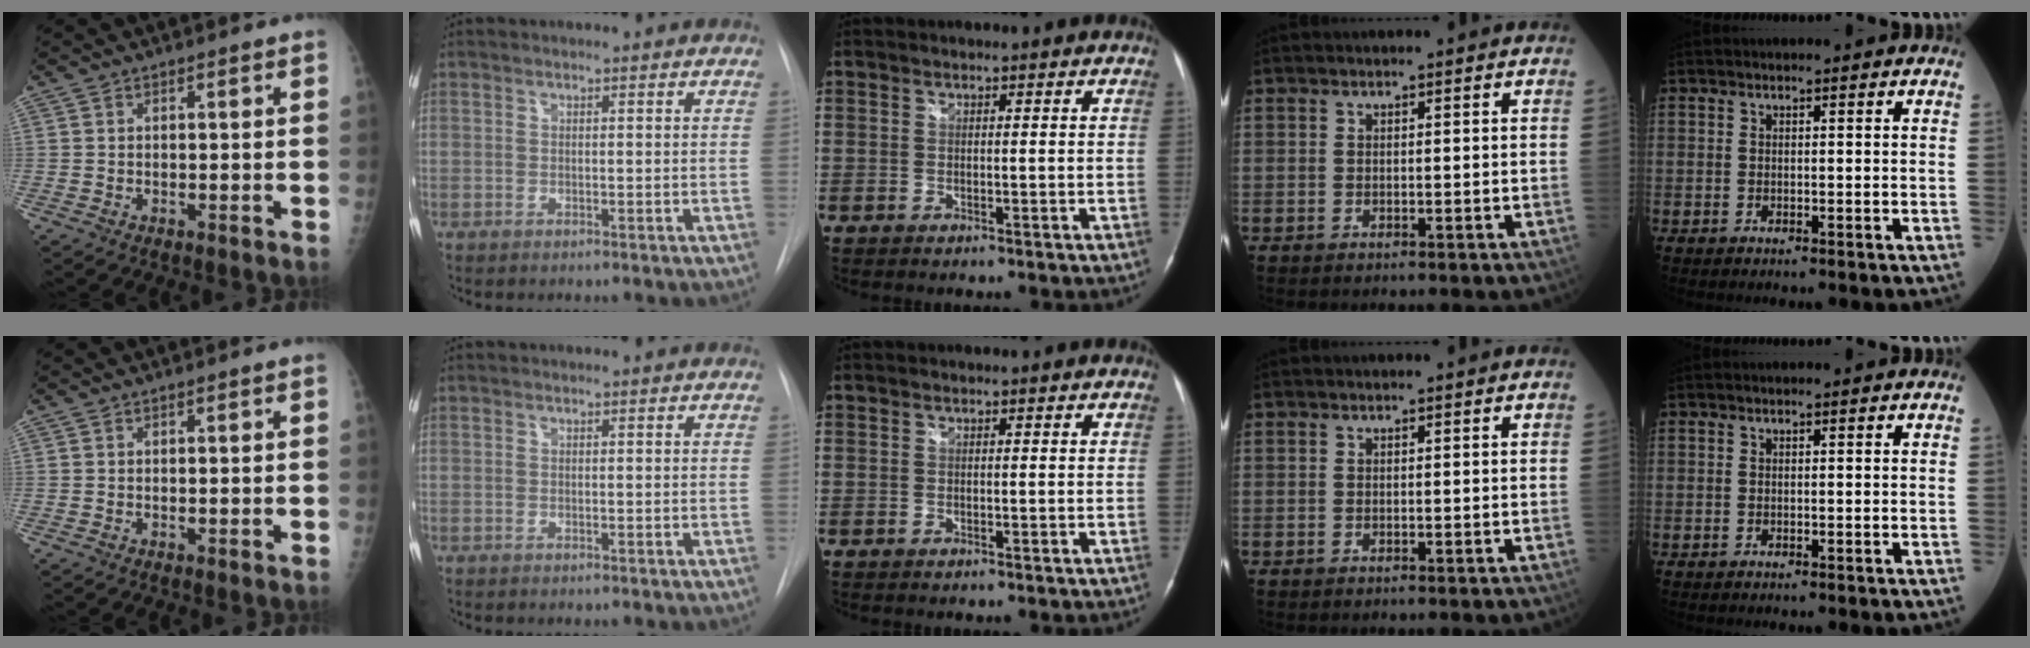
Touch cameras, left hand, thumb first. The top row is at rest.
{}